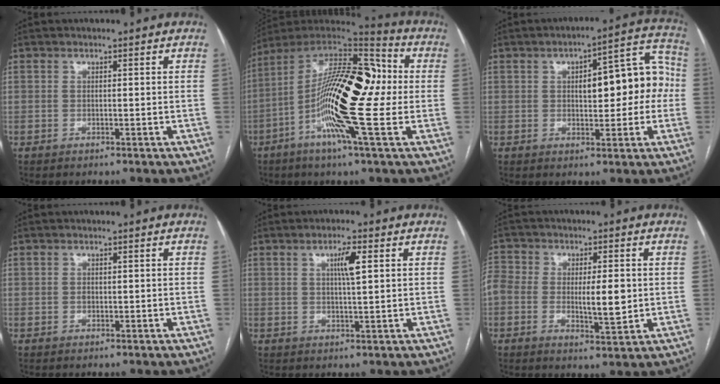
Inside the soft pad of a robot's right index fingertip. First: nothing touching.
{"total": 21.2, "force": [-2.1, 3.5, 20.8], "torque": [-0.373, 0.016, -0.046]}
{"total": 12.2, "force": [0.7, 4.6, 11.2], "torque": [-0.135, 0.047, 0.016]}
{"total": 0.6, "force": [0.0, 0.5, 0.3], "torque": [-0.008, 0.001, -0.001]}
{"total": 3.8, "force": [1.2, 0.3, 3.6], "torque": [-0.061, 0.001, 0.020]}
{"total": 11.8, "force": [-0.4, 6.1, 10.1], "torque": [-0.204, 0.013, -0.002]}